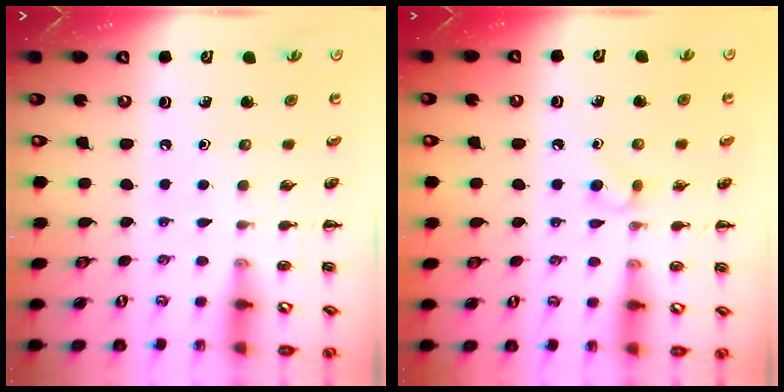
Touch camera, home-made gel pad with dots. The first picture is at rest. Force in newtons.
{"total": 2.4, "press": 2.1, "slide": 1.1}